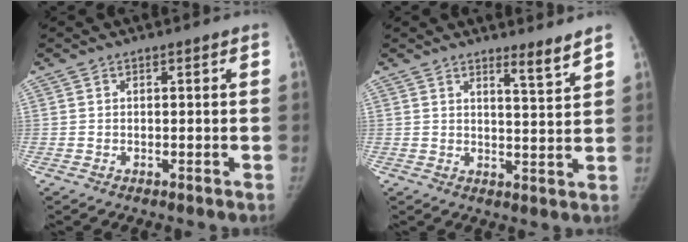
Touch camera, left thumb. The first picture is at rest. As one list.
[{"total": 4.0, "force": [3.4, -0.1, 2.1], "torque": [-0.030, -0.039, 0.052]}]